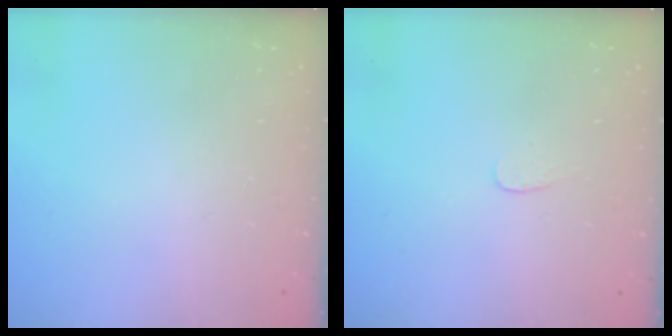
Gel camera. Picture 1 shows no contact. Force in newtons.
{"total": 3.0, "press": 3.0, "slide": 0.2}